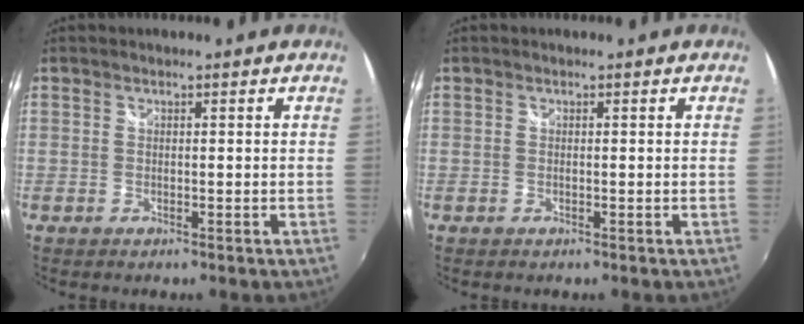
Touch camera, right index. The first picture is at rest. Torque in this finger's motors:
{"motor_torque": [-0.21, 0.08, -0.03, -0.01]}